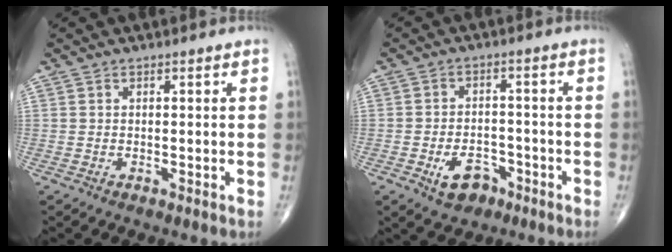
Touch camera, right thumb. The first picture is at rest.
{"total": 6.2, "force": [-3.2, 4.0, 3.4], "torque": [-0.039, 0.023, -0.049]}